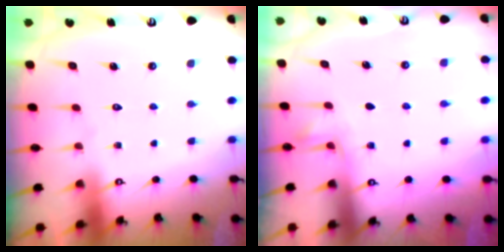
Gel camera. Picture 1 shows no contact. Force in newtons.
{"total": 3.0, "press": 3.0, "slide": 0.4}